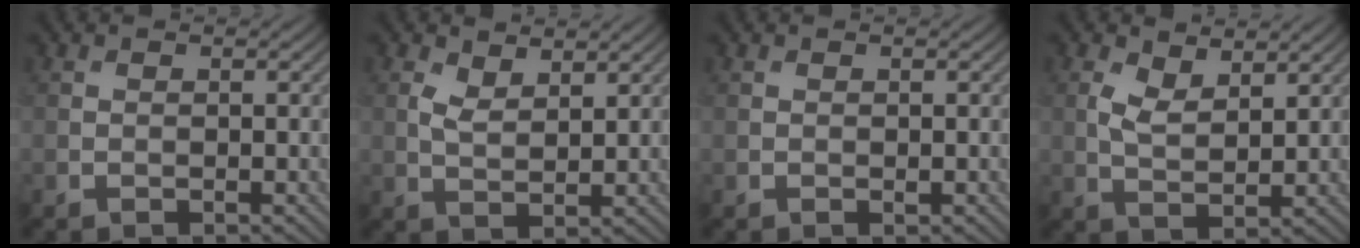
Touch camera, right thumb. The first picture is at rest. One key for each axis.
{"total": 3.2, "fx": 1.9, "fy": 1.4, "fz": 2.2, "tx": -0.054, "ty": -0.004, "tz": 0.041}
{"total": 0.0}
{"total": 4.2, "fx": 2.2, "fy": 1.9, "fz": 3.0, "tx": -0.074, "ty": -0.003, "tz": 0.045}